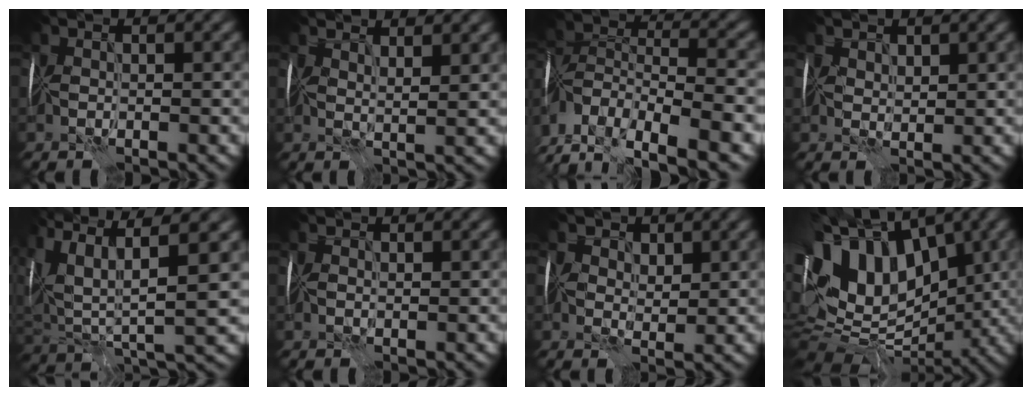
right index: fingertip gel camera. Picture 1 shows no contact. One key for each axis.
{"total": 3.7, "fx": 3.3, "fy": 0.5, "fz": 1.8, "tx": -0.032, "ty": 0.009, "tz": 0.044}
{"total": 11.5, "fx": -7.2, "fy": 5.4, "fz": 7.1, "tx": -0.142, "ty": 0.020, "tz": -0.126}
{"total": 2.1, "fx": 1.7, "fy": 1.0, "fz": 0.6, "tx": -0.016, "ty": -0.002, "tz": 0.036}
{"total": 12.0, "fx": 5.7, "fy": 4.2, "fz": 9.7, "tx": -0.211, "ty": 0.021, "tz": 0.112}
{"total": 1.3, "fx": 0.8, "fy": 0.8, "fz": 0.7, "tx": -0.016, "ty": 0.008, "tz": 0.013}
{"total": 3.1, "fx": 1.7, "fy": 2.1, "fz": 1.6, "tx": -0.021, "ty": 0.002, "tz": 0.018}
{"total": 16.7, "fx": 2.1, "fy": 11.9, "fz": 11.5, "tx": -0.224, "ty": 0.012, "tz": 0.060}